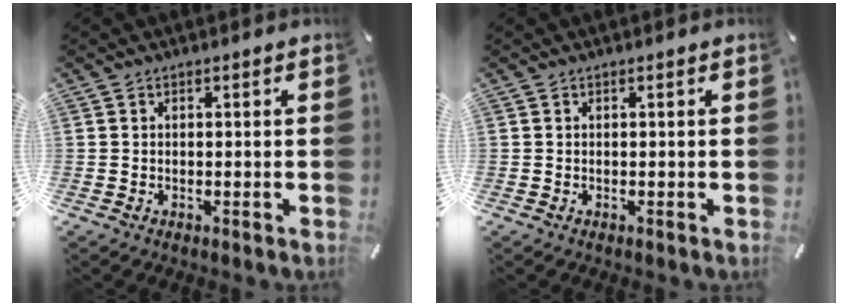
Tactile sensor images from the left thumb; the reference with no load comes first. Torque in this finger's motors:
{"motor_torque": [-0.01, 0.01, -0.01, -0.01, 0.00]}